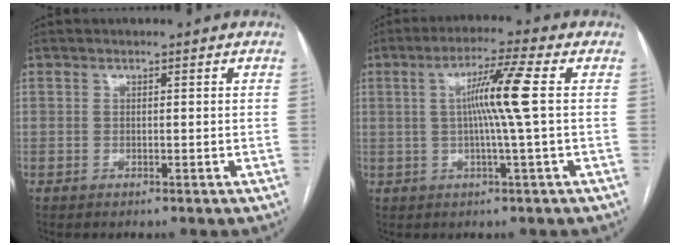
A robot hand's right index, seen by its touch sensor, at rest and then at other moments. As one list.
[{"total": 7.9, "force": [0.7, -1.5, 7.7], "torque": [-0.139, 0.005, 0.016]}]